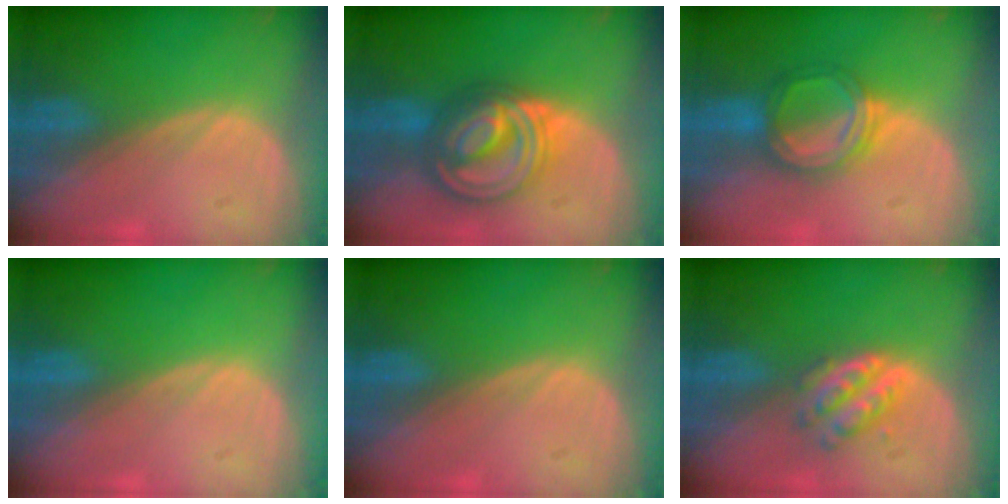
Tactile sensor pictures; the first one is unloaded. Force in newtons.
{"total": 9.2, "press": 9.2, "slide": 0.6}
{"total": 6.2, "press": 5.7, "slide": 2.6}
{"total": 0.0}
{"total": 0.0}
{"total": 4.9, "press": 4.4, "slide": 2.2}